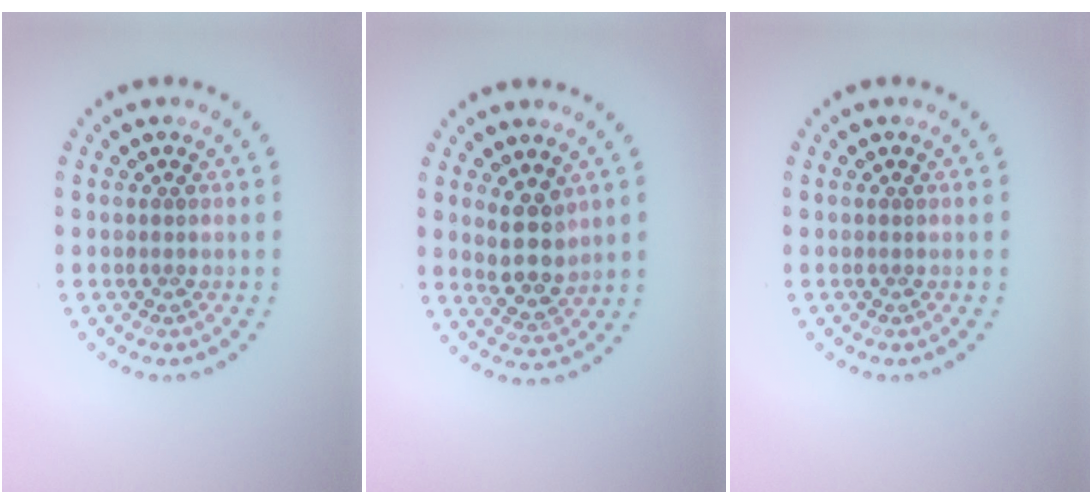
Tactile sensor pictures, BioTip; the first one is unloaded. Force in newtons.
{"total": 3.2, "press": 2.9, "slide": 1.5}
{"total": 0.0}